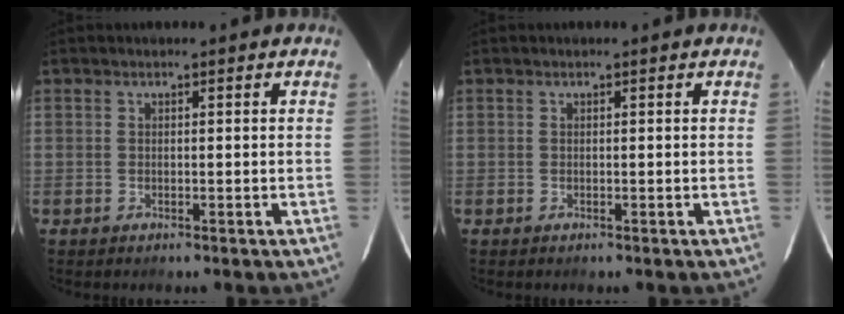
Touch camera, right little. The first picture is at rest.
{"total": 0.0}